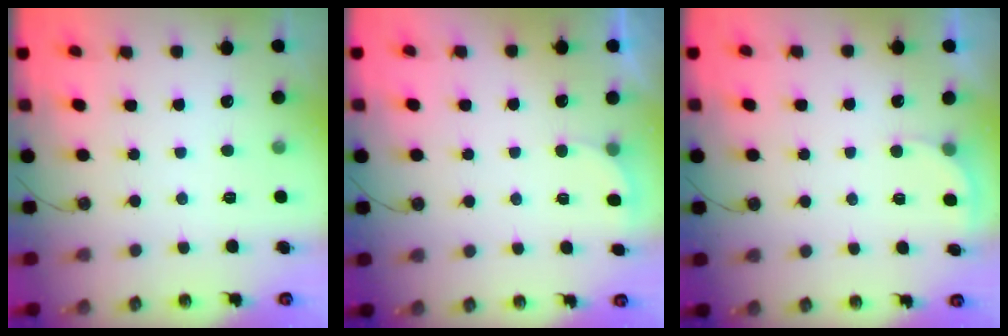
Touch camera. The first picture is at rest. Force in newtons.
{"total": 2.2, "press": 2.0, "slide": 1.0}
{"total": 2.3, "press": 2.3, "slide": 0.5}